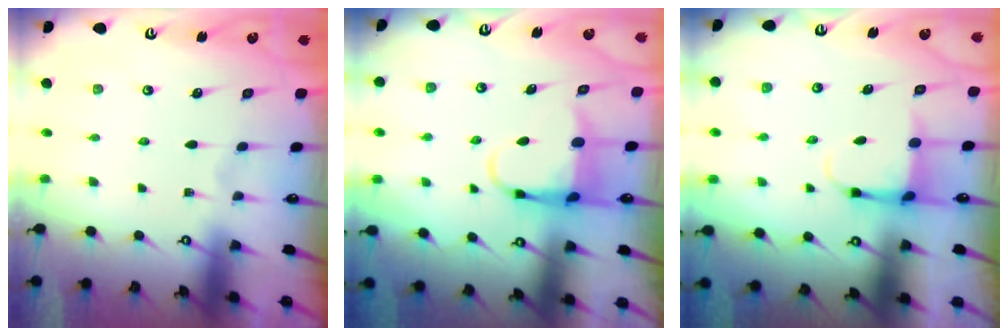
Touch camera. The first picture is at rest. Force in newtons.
{"total": 5.5, "press": 5.5, "slide": 0.9}
{"total": 3.9, "press": 3.7, "slide": 1.3}